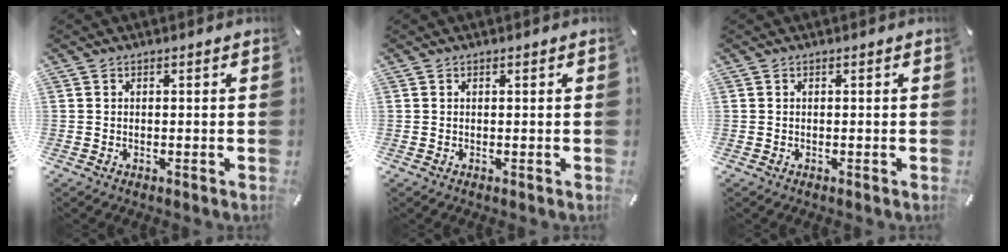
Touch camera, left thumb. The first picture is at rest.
{"total": 0.0}
{"total": 0.0}